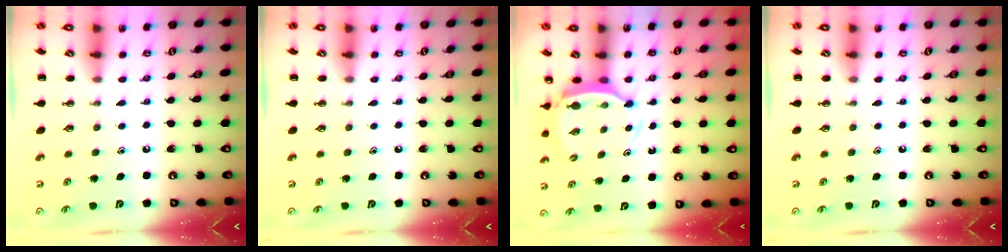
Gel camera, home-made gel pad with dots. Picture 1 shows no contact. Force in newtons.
{"total": 0.0}
{"total": 5.5, "press": 5.5, "slide": 0.9}
{"total": 0.0}